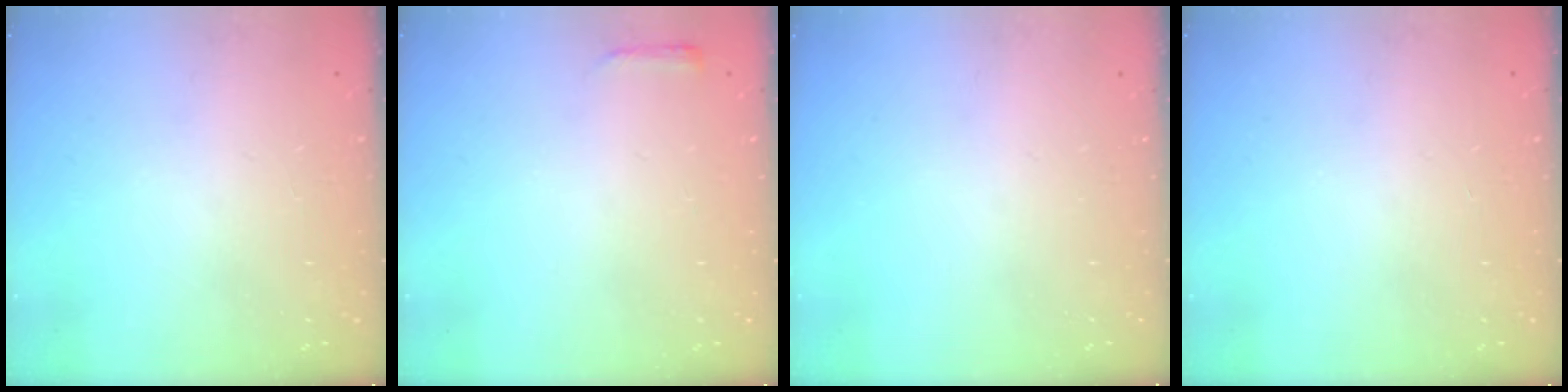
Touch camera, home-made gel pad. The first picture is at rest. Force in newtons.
{"total": 2.4, "press": 2.3, "slide": 0.6}
{"total": 0.0}
{"total": 0.0}